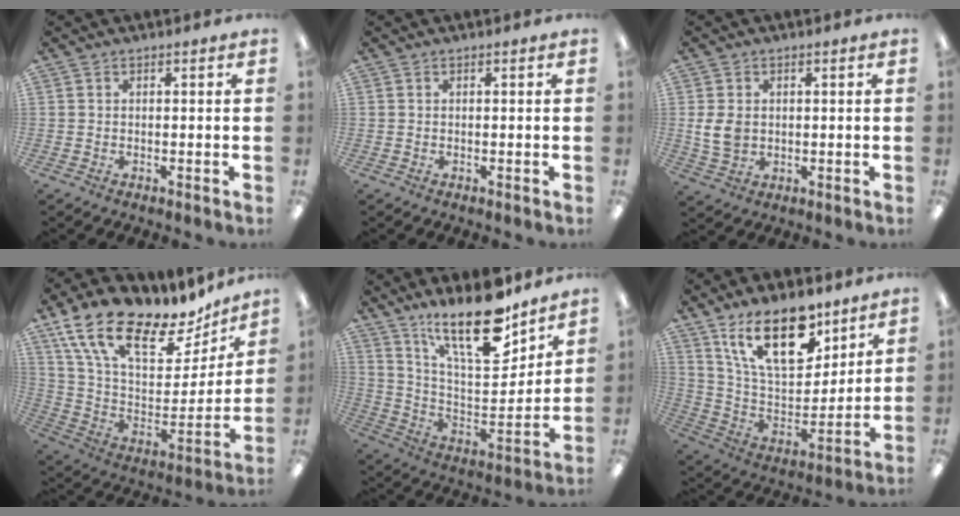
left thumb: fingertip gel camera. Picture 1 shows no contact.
{"total": 0.0}
{"total": 5.9, "force": [0.3, 4.6, 3.7], "torque": [-0.090, 0.003, 0.005]}
{"total": 21.3, "force": [15.0, 9.3, 11.9], "torque": [-0.204, -0.098, 0.263]}
{"total": 21.0, "force": [15.1, 6.9, 12.8], "torque": [-0.217, -0.100, 0.256]}
{"total": 20.7, "force": [13.0, 9.6, 13.0], "torque": [-0.230, -0.065, 0.224]}